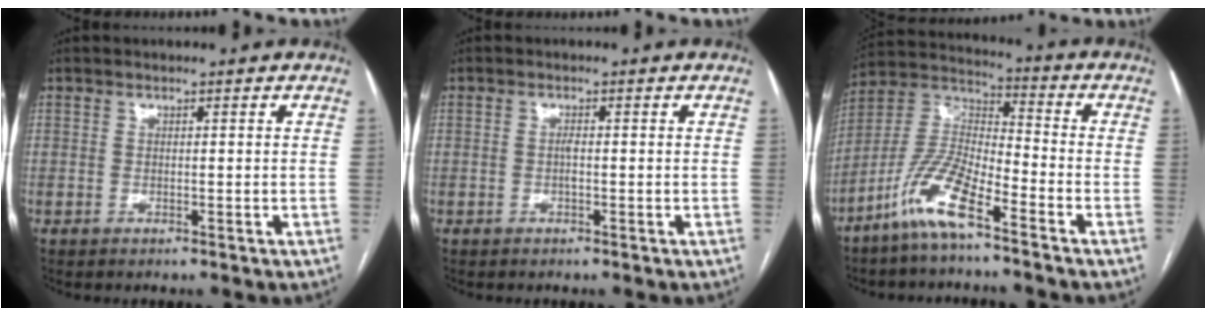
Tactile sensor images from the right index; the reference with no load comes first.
{"total": 1.0, "force": [-0.2, 0.2, 1.0], "torque": [-0.018, 0.001, -0.004]}
{"total": 10.5, "force": [-7.0, 1.9, 7.7], "torque": [-0.169, 0.002, -0.144]}